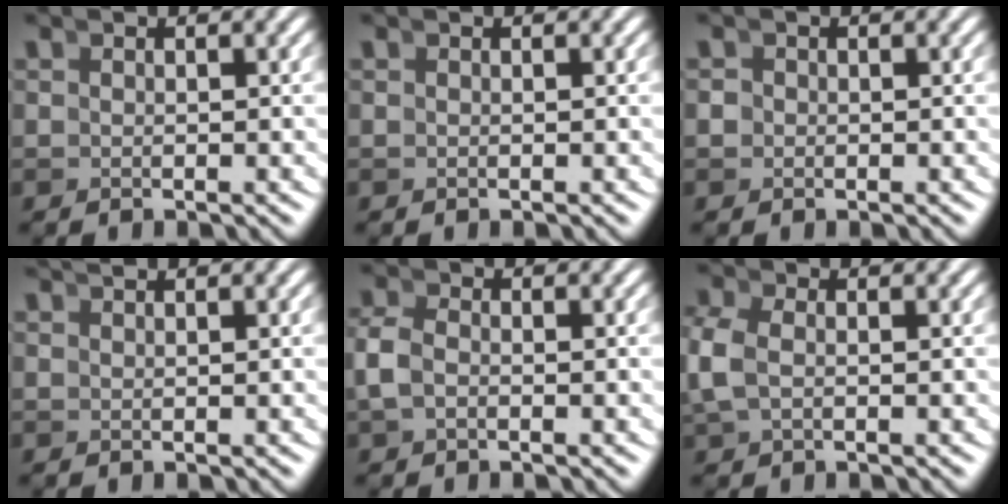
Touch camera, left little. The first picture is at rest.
{"total": 0.0}
{"total": 1.1, "force": [-0.2, 1.1, 0.3], "torque": [-0.007, -0.003, -0.004]}
{"total": 1.0, "force": [0.8, -0.6, 0.0], "torque": [0.008, 0.005, 0.017]}
{"total": 1.9, "force": [-0.3, 1.3, 1.4], "torque": [-0.042, -0.003, -0.003]}
{"total": 2.0, "force": [0.1, 1.2, 1.6], "torque": [-0.054, -0.007, 0.010]}